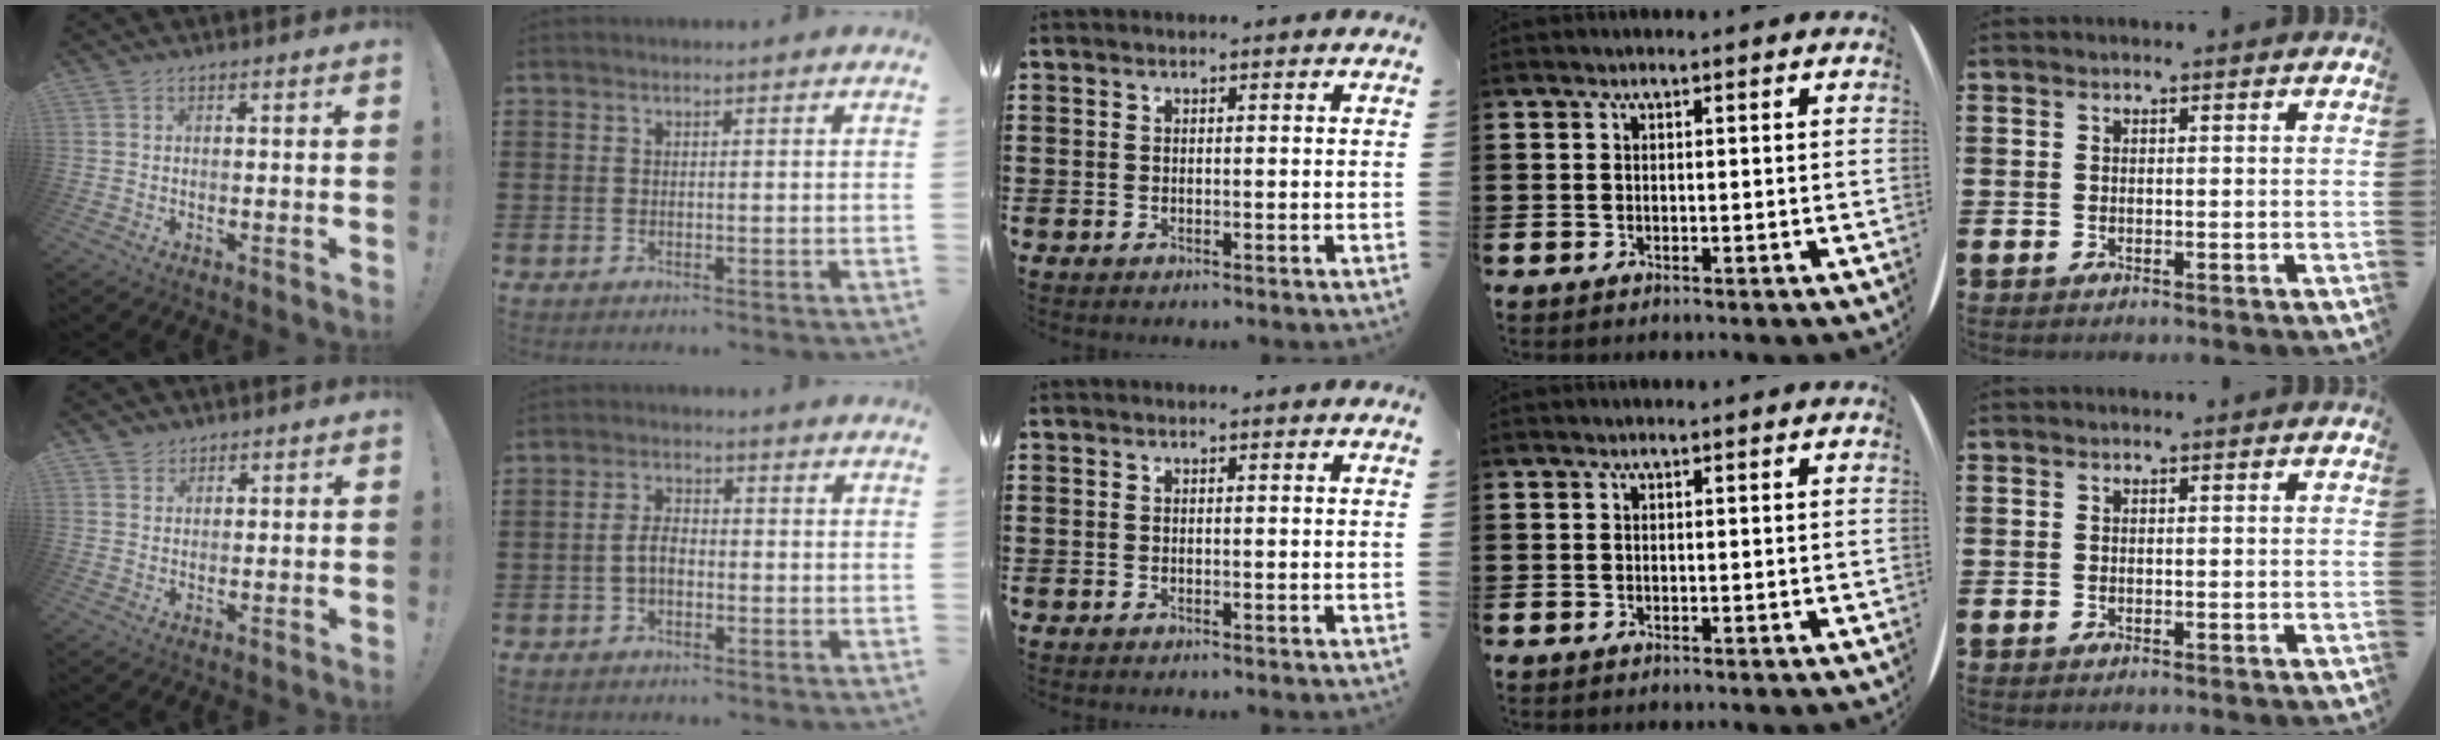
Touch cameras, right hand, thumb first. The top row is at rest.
{"thumb": {"total": 2.3, "force": [1.8, 1.5, 0.1], "torque": [0.003, -0.010, 0.031]}, "index": {"total": 3.5, "force": [-0.8, 2.0, 2.7], "torque": [-0.067, 0.000, -0.020]}}